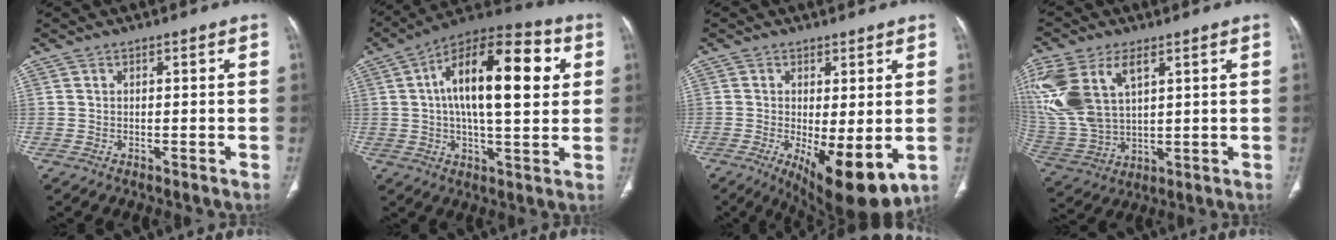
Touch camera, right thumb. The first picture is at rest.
{"total": 21.0, "force": [4.2, 8.6, 18.7], "torque": [-0.275, 0.018, 0.053]}
{"total": 12.6, "force": [-3.2, 4.5, 11.3], "torque": [-0.167, -0.028, -0.035]}
{"total": 18.1, "force": [7.0, 10.2, 13.2], "torque": [-0.308, -0.015, 0.145]}